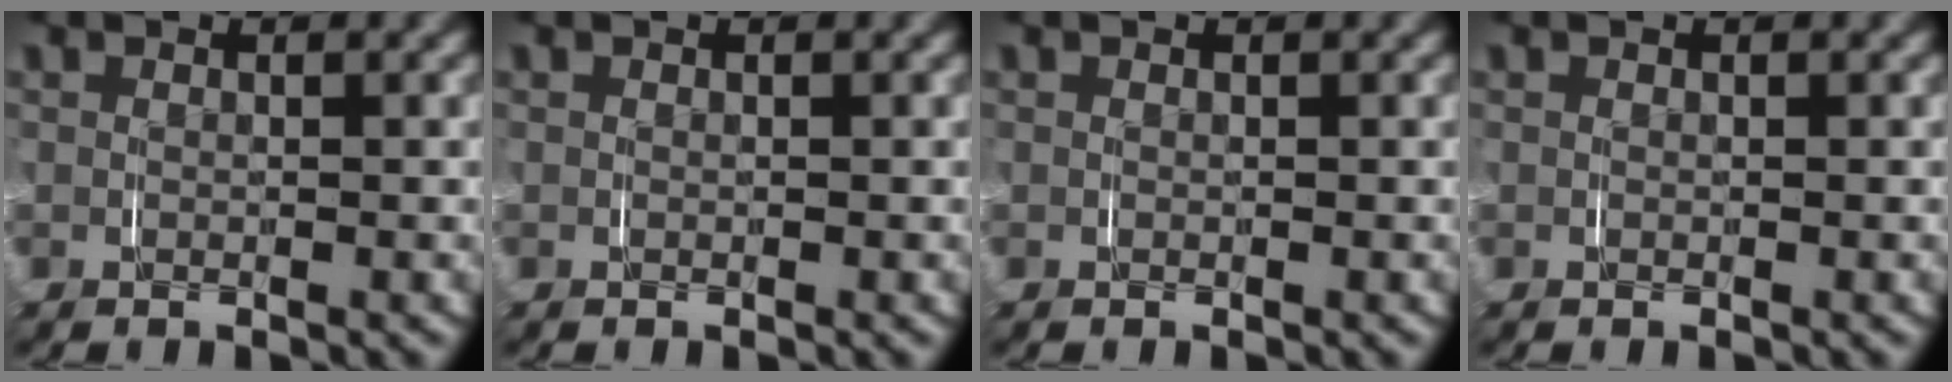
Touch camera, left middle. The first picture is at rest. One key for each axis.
{"total": 0.0}
{"total": 0.0}
{"total": 0.0}